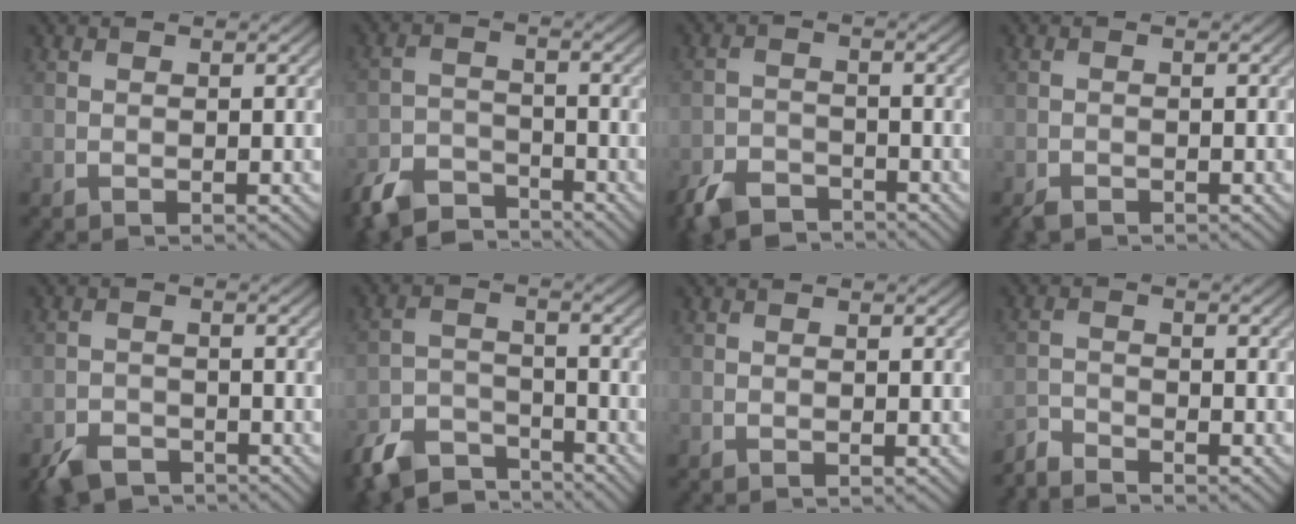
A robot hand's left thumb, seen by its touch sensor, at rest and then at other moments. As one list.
[{"total": 7.0, "force": [-5.9, 2.6, 2.6], "torque": [-0.054, -0.011, -0.124]}, {"total": 5.5, "force": [-4.4, 2.3, 2.3], "torque": [-0.044, -0.007, -0.092]}, {"total": 1.3, "force": [-1.1, 0.6, 0.4], "torque": [-0.007, -0.004, -0.024]}, {"total": 4.0, "force": [-3.1, 1.8, 1.6], "torque": [-0.031, -0.008, -0.064]}, {"total": 7.8, "force": [-6.5, 3.0, 3.1], "torque": [-0.065, -0.012, -0.133]}, {"total": 0.0}, {"total": 3.0, "force": [-3.0, 0.2, 0.5], "torque": [-0.011, -0.009, -0.070]}]